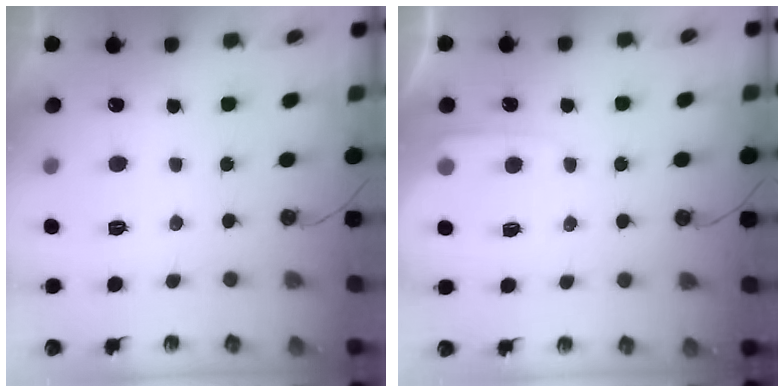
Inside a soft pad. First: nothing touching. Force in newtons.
{"total": 4.8, "press": 4.8, "slide": 0.7}